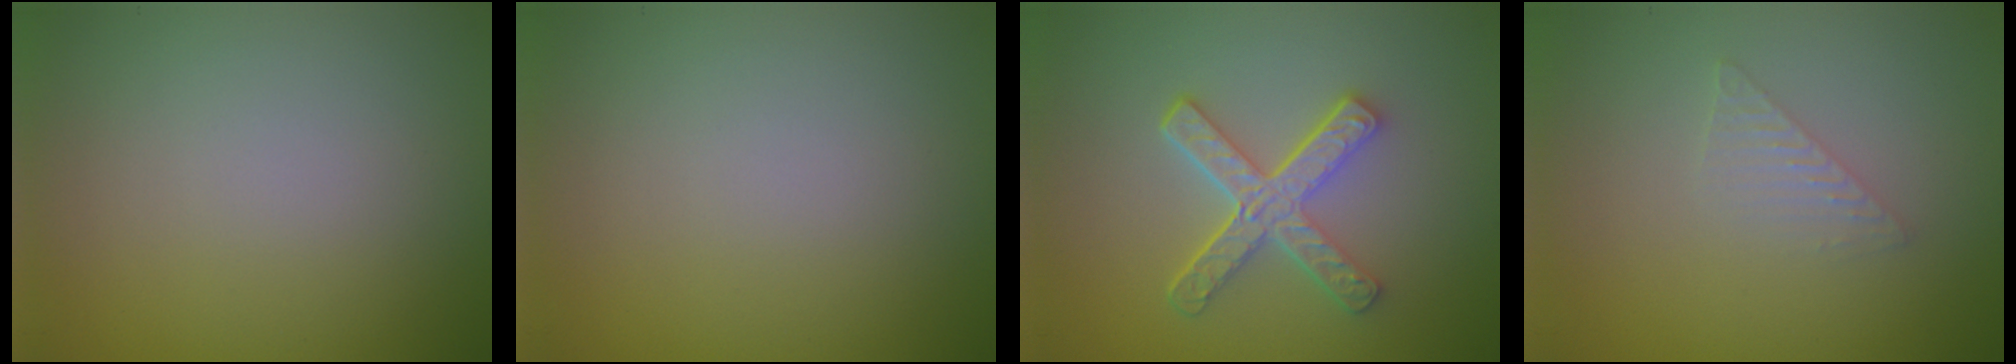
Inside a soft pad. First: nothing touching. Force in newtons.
{"total": 0.0}
{"total": 4.9, "press": 3.5, "slide": 3.4}
{"total": 1.4, "press": 1.4, "slide": 0.1}